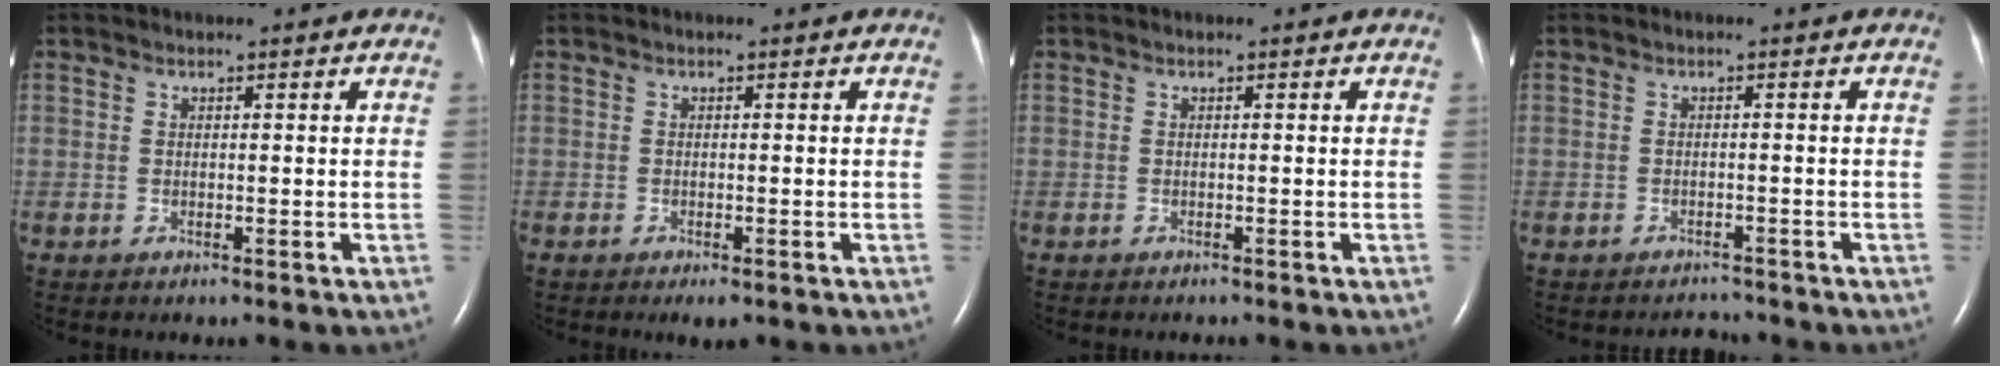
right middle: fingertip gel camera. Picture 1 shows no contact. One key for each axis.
{"total": 1.8, "fx": -1.1, "fy": 0.6, "fz": 1.3, "tx": -0.018, "ty": -0.004, "tz": -0.012}
{"total": 0.0}
{"total": 1.9, "fx": -1.8, "fy": 0.3, "fz": -0.3, "tx": 0.001, "ty": -0.008, "tz": -0.024}